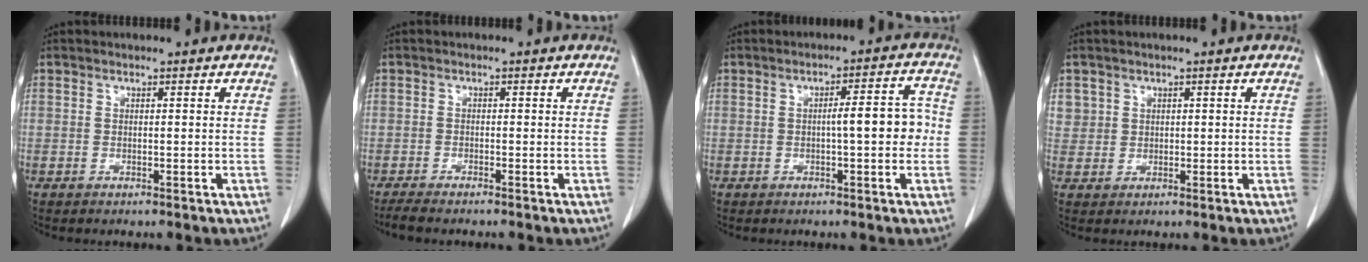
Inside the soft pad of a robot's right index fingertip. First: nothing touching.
{"total": 3.3, "force": [-2.9, 0.2, 1.7], "torque": [-0.030, -0.008, -0.045]}
{"total": 6.1, "force": [-0.5, 1.4, 6.0], "torque": [-0.081, 0.022, -0.006]}
{"total": 2.7, "force": [1.2, 2.5, 0.2], "torque": [0.012, 0.003, 0.021]}